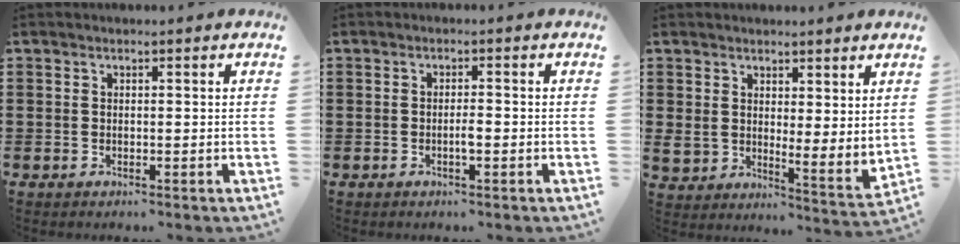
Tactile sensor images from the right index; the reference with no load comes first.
{"total": 1.7, "force": [-0.5, 0.3, 1.6], "torque": [-0.031, 0.001, -0.010]}
{"total": 4.1, "force": [3.9, 1.4, 0.2], "torque": [-0.025, -0.019, 0.073]}